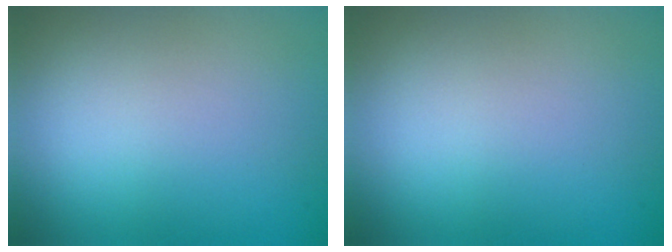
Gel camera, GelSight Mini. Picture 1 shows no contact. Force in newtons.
{"total": 0.0}